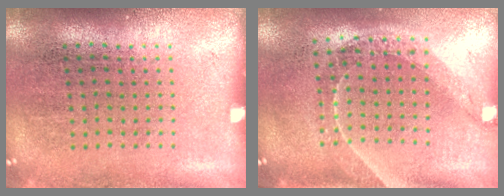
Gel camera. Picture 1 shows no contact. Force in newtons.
{"total": 1.5, "press": 1.3, "slide": 0.9}